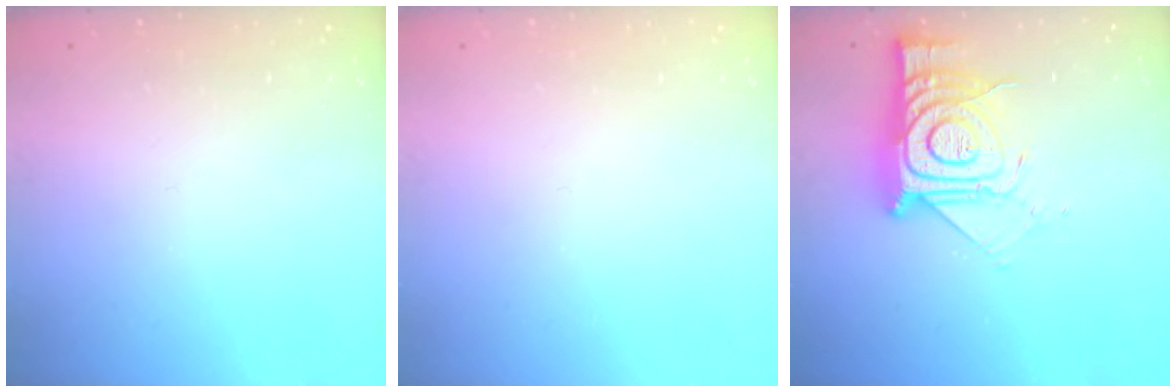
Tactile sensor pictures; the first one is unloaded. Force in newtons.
{"total": 0.0}
{"total": 16.3, "press": 16.2, "slide": 1.5}